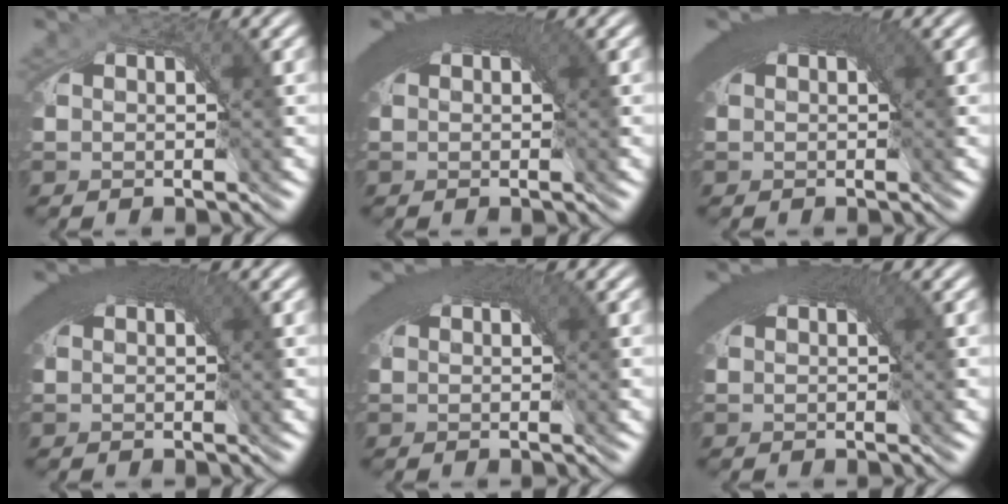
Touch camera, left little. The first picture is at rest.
{"total": 6.3, "force": [1.9, 2.3, 5.5], "torque": [-0.067, 0.017, 0.020]}
{"total": 6.1, "force": [1.8, 2.2, 5.4], "torque": [-0.066, 0.016, 0.020]}
{"total": 5.9, "force": [1.9, 2.1, 5.2], "torque": [-0.062, 0.017, 0.021]}
{"total": 4.5, "force": [1.5, 1.5, 4.0], "torque": [-0.047, 0.013, 0.018]}
{"total": 5.5, "force": [1.8, 1.9, 4.8], "torque": [-0.058, 0.015, 0.020]}